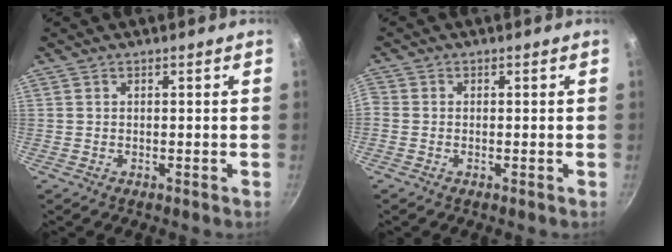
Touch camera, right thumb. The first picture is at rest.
{"total": 1.3, "force": [-0.4, 1.1, 0.6], "torque": [-0.017, 0.004, -0.015]}